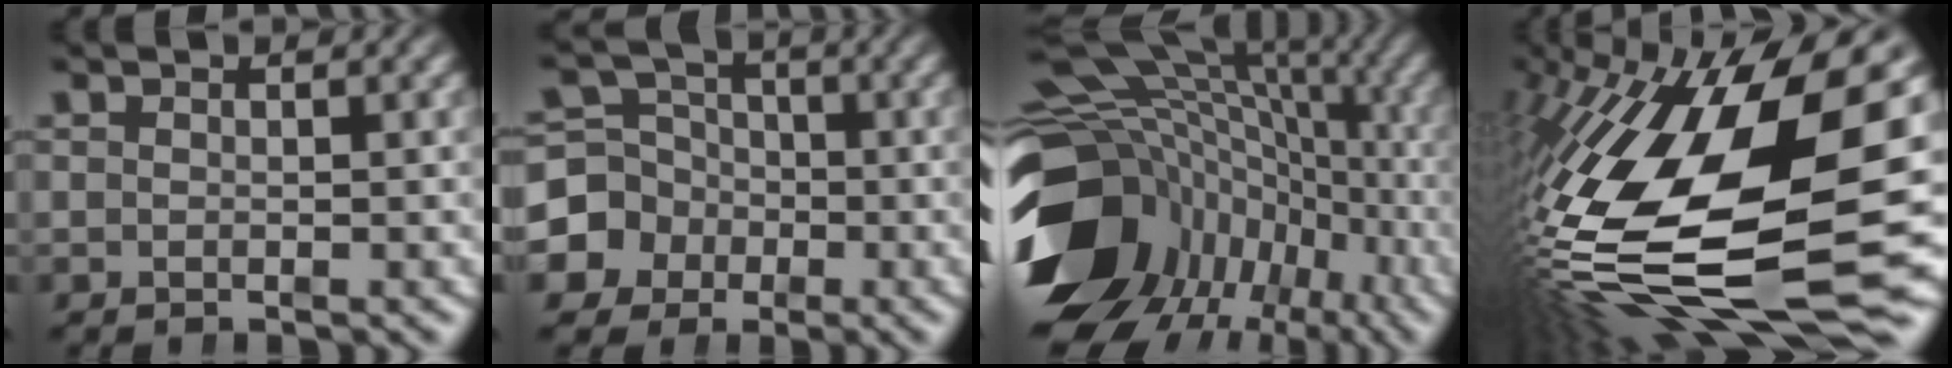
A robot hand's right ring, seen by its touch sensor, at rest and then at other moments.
{"total": 10.0, "force": [-2.2, 9.2, 3.2], "torque": [-0.079, -0.040, -0.039]}
{"total": 17.4, "force": [-4.3, 12.7, 11.2], "torque": [-0.161, -0.047, -0.054]}
{"total": 20.1, "force": [-2.4, 9.4, 17.6], "torque": [-0.315, -0.032, -0.012]}